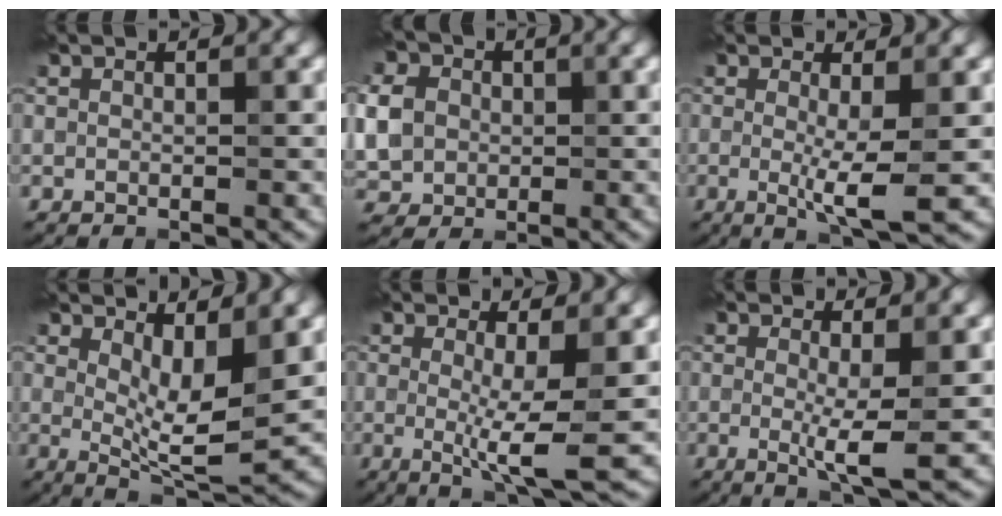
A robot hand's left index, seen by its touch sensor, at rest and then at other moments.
{"total": 8.0, "force": [0.7, 6.9, 4.1], "torque": [-0.099, 0.020, -0.004]}
{"total": 4.2, "force": [-0.3, 0.5, 4.1], "torque": [-0.070, -0.015, -0.005]}
{"total": 5.7, "force": [1.4, 1.8, 5.2], "torque": [-0.085, -0.018, 0.028]}
{"total": 5.2, "force": [-0.2, 0.8, 5.2], "torque": [-0.083, -0.017, -0.004]}
{"total": 3.6, "force": [-0.2, 0.4, 3.6], "torque": [-0.063, -0.015, -0.003]}